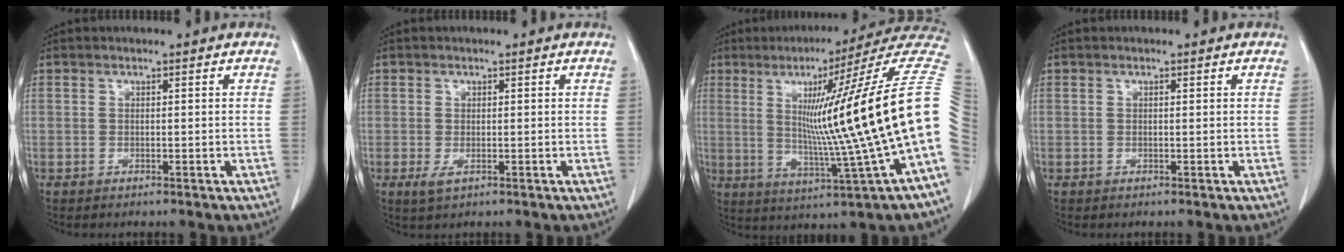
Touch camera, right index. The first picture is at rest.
{"total": 1.7, "force": [-0.5, 1.0, 1.3], "torque": [-0.021, -0.002, -0.004]}
{"total": 21.8, "force": [2.7, -2.4, 21.5], "torque": [-0.249, 0.011, 0.028]}
{"total": 0.0}